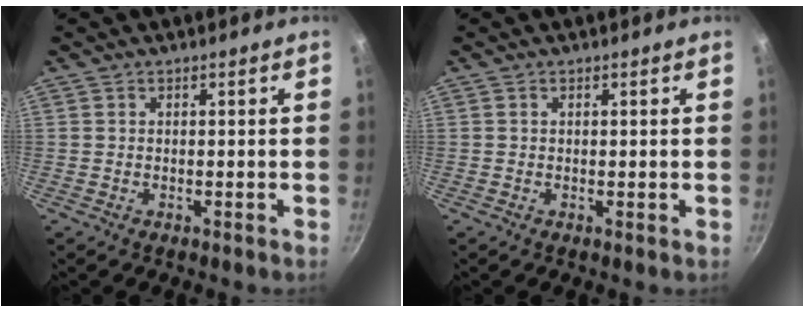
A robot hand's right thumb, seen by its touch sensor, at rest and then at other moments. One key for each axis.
{"total": 0.0}